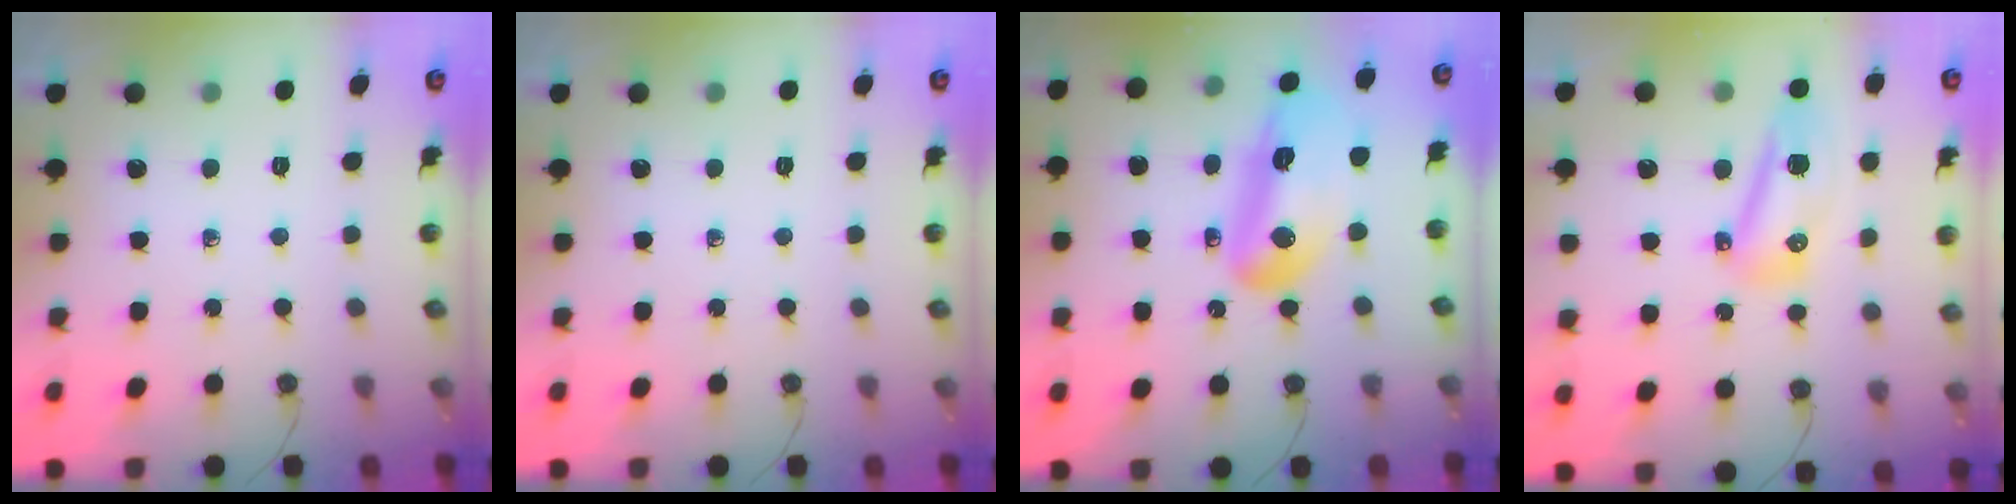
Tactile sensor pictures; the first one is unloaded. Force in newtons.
{"total": 0.0}
{"total": 17.1, "press": 15.9, "slide": 6.4}
{"total": 9.6, "press": 9.5, "slide": 1.2}